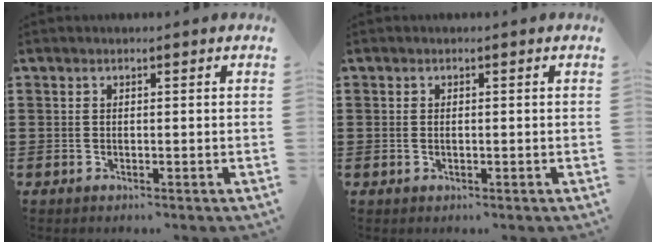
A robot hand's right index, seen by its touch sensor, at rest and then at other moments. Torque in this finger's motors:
{"motor_torque": [-0.05, 2.10, 0.02, -0.01]}